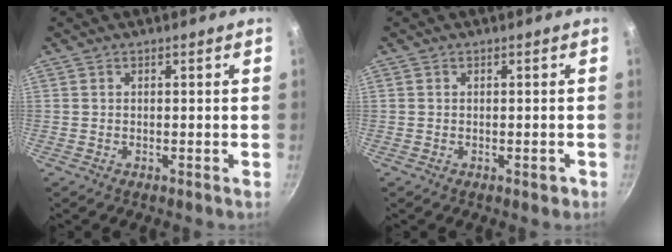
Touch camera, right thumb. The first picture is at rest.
{"total": 1.4, "force": [-0.5, 0.9, 0.9], "torque": [-0.003, 0.006, -0.005]}